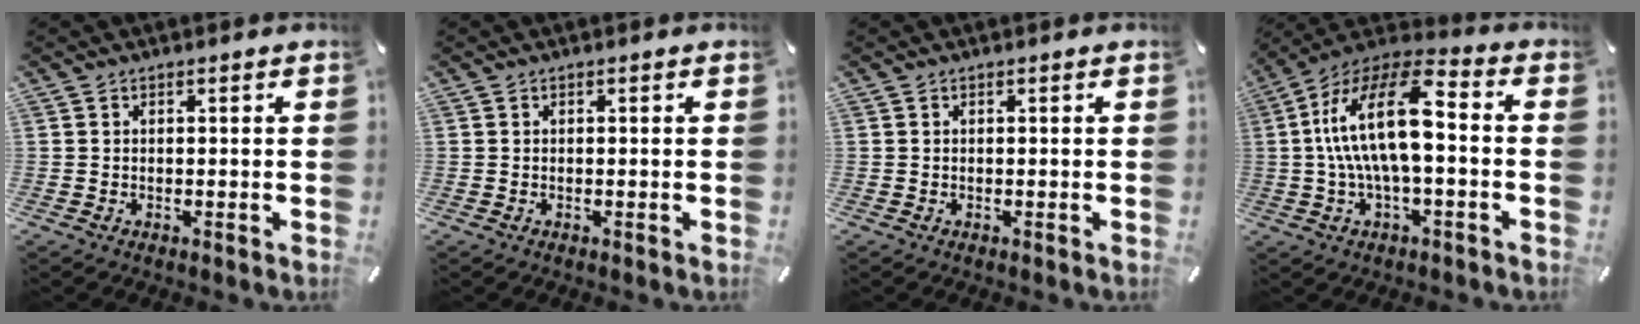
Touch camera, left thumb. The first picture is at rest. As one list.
[{"total": 0.0}, {"total": 0.0}, {"total": 17.8, "force": [0.6, 7.6, 16.0], "torque": [-0.330, 0.001, 0.006]}]